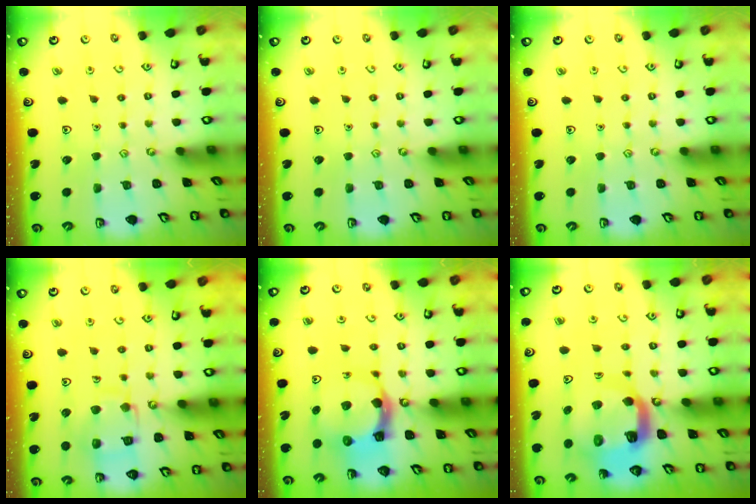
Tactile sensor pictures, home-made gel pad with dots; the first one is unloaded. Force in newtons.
{"total": 0.0}
{"total": 0.0}
{"total": 11.8, "press": 11.8, "slide": 1.0}
{"total": 8.7, "press": 8.7, "slide": 1.2}
{"total": 11.8, "press": 11.7, "slide": 1.4}